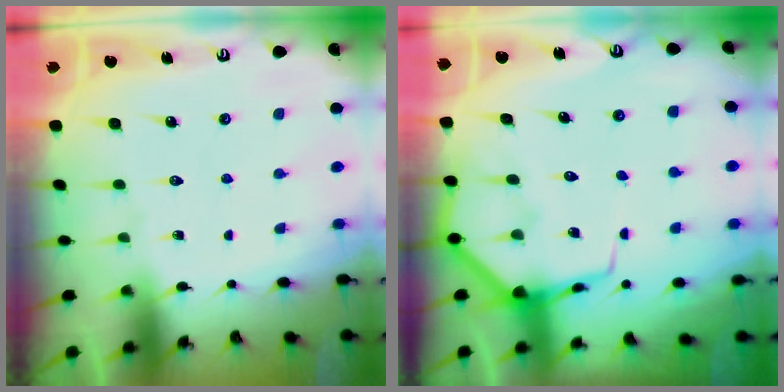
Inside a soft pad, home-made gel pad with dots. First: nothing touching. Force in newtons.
{"total": 7.5, "press": 7.5, "slide": 0.9}